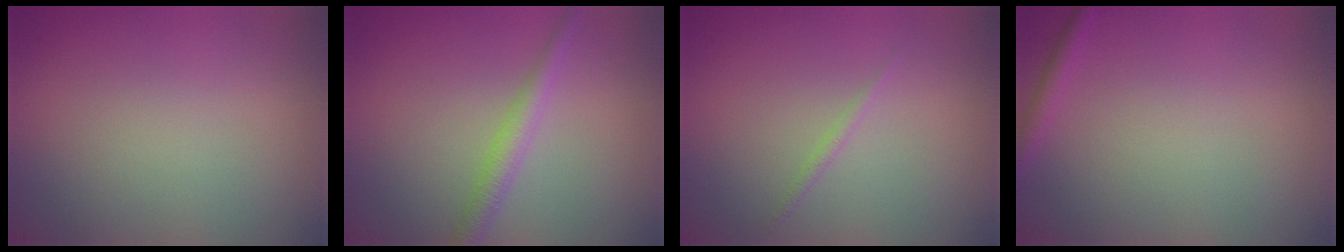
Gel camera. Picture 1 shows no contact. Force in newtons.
{"total": 2.3, "press": 2.3, "slide": 0.0}
{"total": 0.7, "press": 0.7, "slide": 0.1}
{"total": 1.2, "press": 1.1, "slide": 0.1}